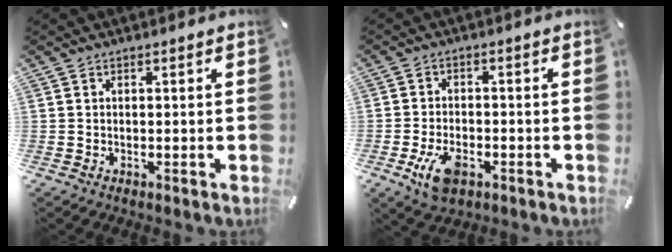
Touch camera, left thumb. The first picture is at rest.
{"total": 7.0, "force": [-3.1, 4.2, 4.7], "torque": [-0.096, 0.008, -0.058]}